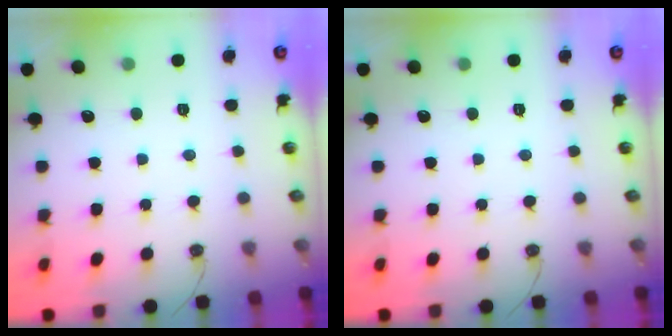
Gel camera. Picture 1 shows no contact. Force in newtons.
{"total": 0.0}